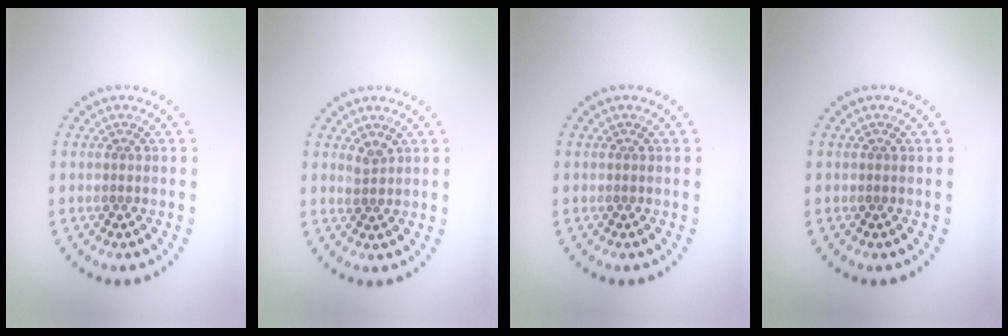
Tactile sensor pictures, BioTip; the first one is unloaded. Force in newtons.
{"total": 1.2, "press": 0.9, "slide": 0.7}
{"total": 0.0}
{"total": 0.0}